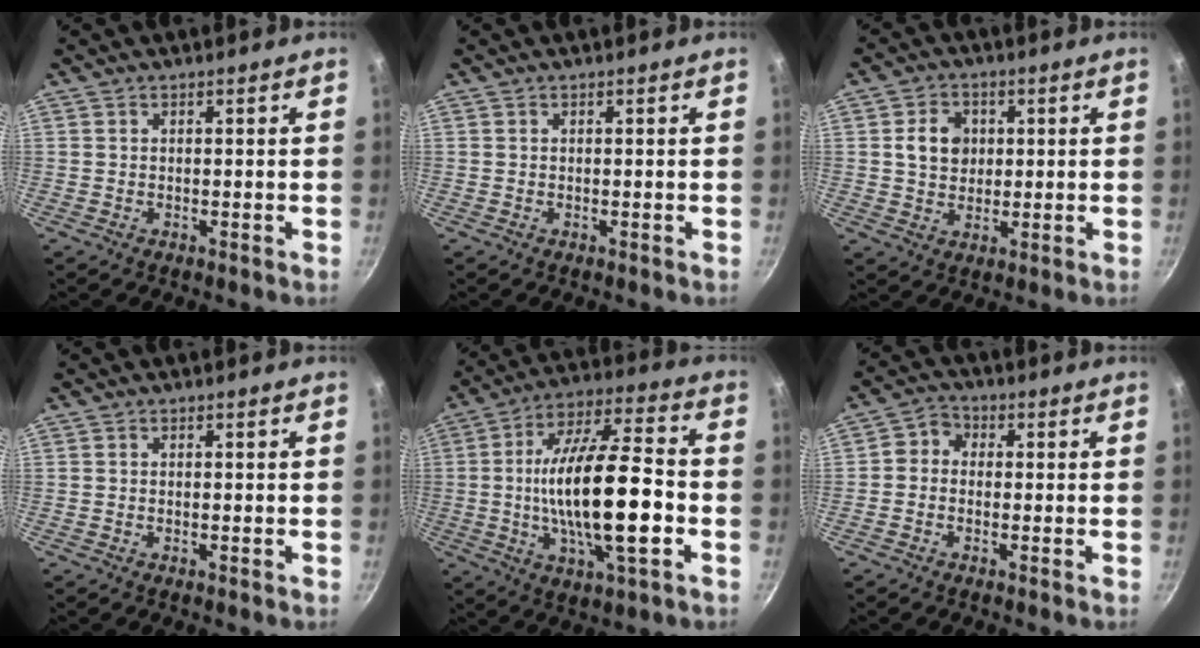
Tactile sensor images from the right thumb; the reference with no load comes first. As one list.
[{"total": 0.0}, {"total": 6.8, "force": [1.2, 5.7, 3.6], "torque": [-0.036, 0.003, 0.016]}, {"total": 0.5, "force": [-0.1, 0.1, 0.5], "torque": [-0.008, 0.000, -0.004]}, {"total": 21.1, "force": [-3.1, 7.0, 19.6], "torque": [-0.333, 0.029, -0.055]}, {"total": 3.6, "force": [-0.4, 3.2, 1.7], "torque": [-0.018, 0.015, -0.022]}]